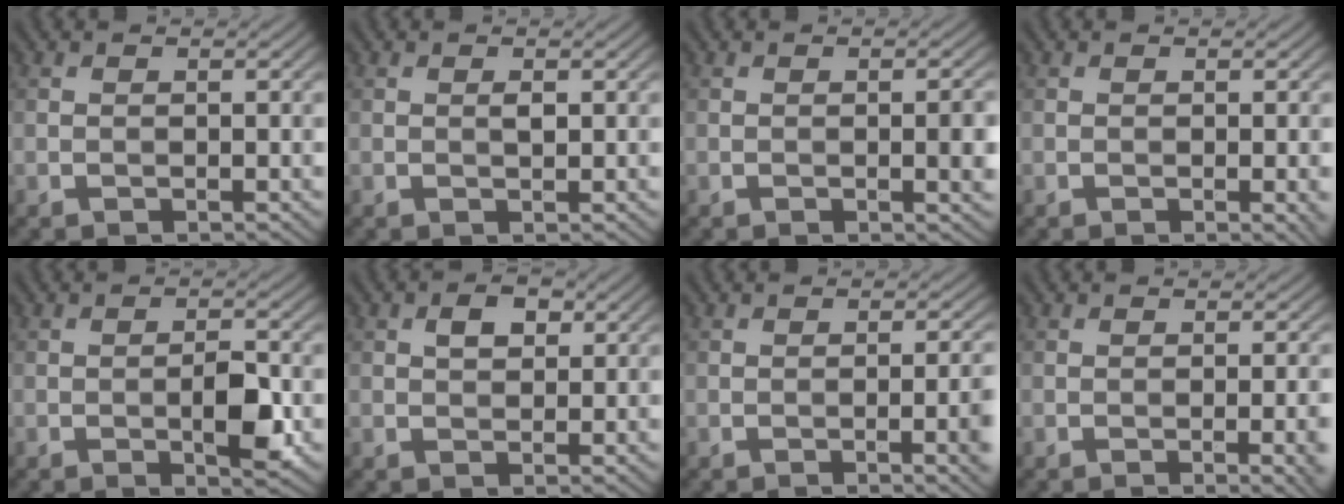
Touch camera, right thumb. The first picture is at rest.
{"total": 0.9, "force": [0.2, 0.3, 0.8], "torque": [-0.016, -0.002, 0.003]}
{"total": 2.4, "force": [-0.2, 0.4, 2.4], "torque": [-0.035, 0.002, -0.003]}
{"total": 1.5, "force": [-0.3, 0.2, 1.4], "torque": [-0.022, -0.004, -0.004]}
{"total": 4.4, "force": [-1.2, 1.5, 4.0], "torque": [-0.065, 0.002, -0.019]}
{"total": 2.5, "force": [0.9, 1.6, 1.7], "torque": [-0.030, 0.004, 0.013]}
{"total": 4.1, "force": [-0.9, 0.8, 4.0], "torque": [-0.058, 0.002, -0.013]}
{"total": 3.4, "force": [-0.8, 0.6, 3.2], "torque": [-0.043, 0.002, -0.013]}